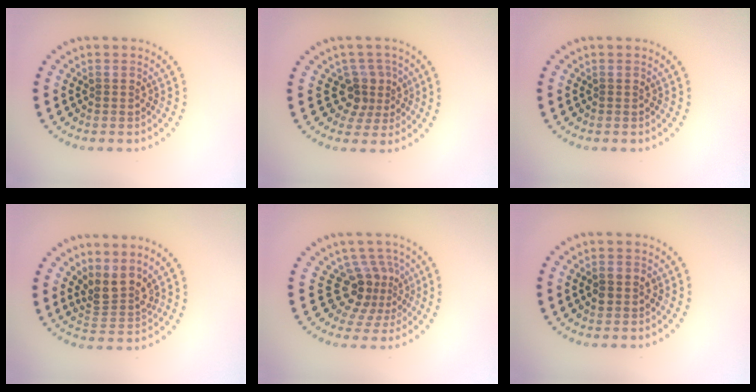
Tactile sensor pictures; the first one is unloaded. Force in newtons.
{"total": 2.9, "press": 2.1, "slide": 2.0}
{"total": 0.0}
{"total": 3.0, "press": 2.1, "slide": 2.1}
{"total": 3.8, "press": 2.6, "slide": 2.8}
{"total": 1.2, "press": 1.2, "slide": 0.1}